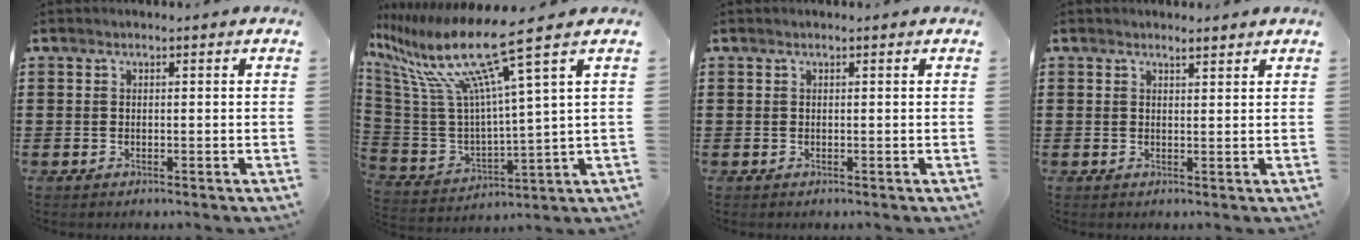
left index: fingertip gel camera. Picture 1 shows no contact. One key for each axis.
{"total": 15.2, "fx": 9.6, "fy": 1.5, "fz": 11.7, "tx": -0.268, "ty": -0.058, "tz": 0.150}
{"total": 0.0}
{"total": 1.8, "fx": 1.7, "fy": 0.2, "fz": 0.6, "tx": -0.015, "ty": 0.001, "tz": 0.032}